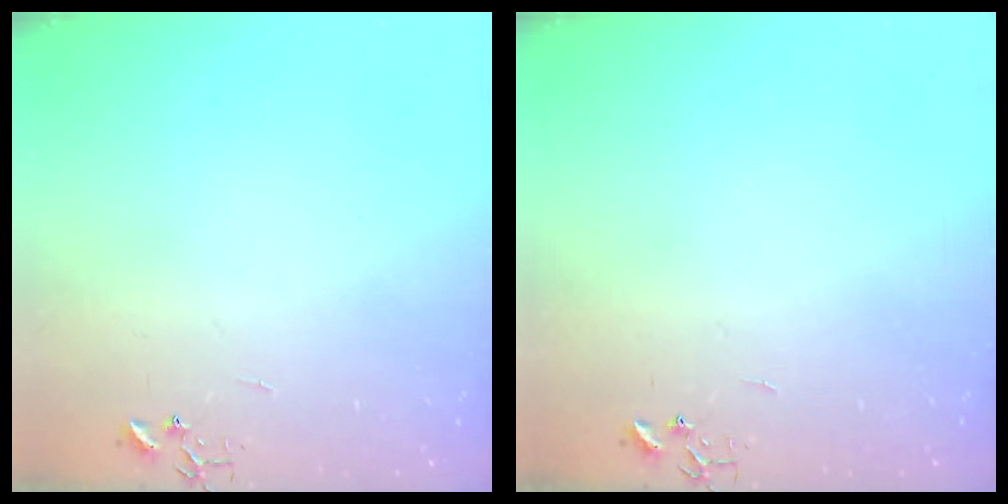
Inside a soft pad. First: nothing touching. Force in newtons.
{"total": 0.0}